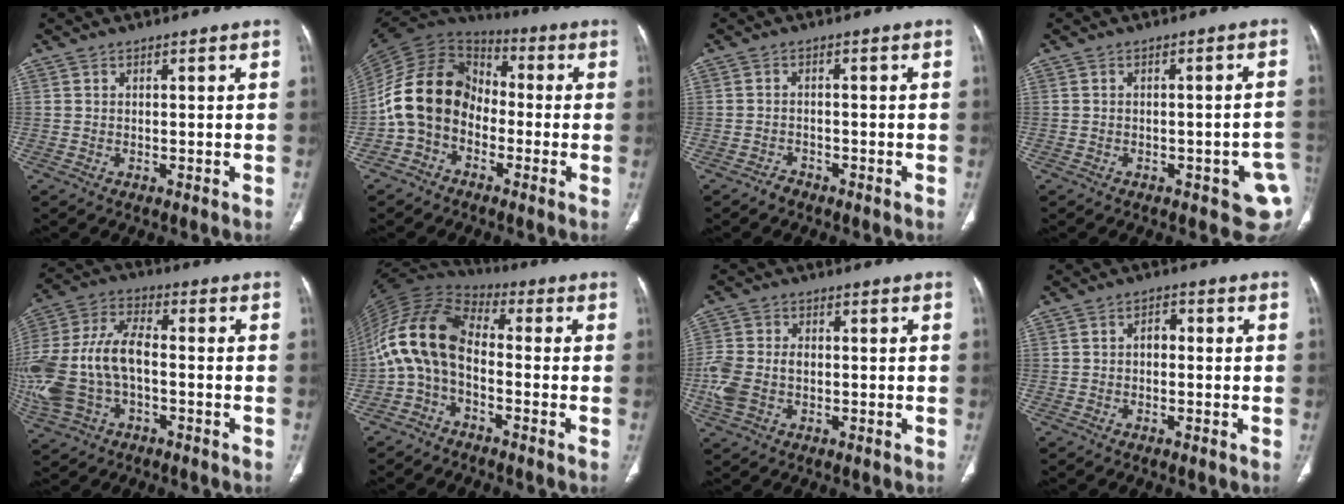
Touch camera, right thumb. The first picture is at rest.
{"total": 14.5, "force": [-3.4, 11.1, 8.6], "torque": [-0.152, 0.057, -0.079]}
{"total": 1.6, "force": [-1.4, 0.8, 0.1], "torque": [-0.007, 0.006, -0.025]}
{"total": 7.6, "force": [-2.6, 3.2, 6.3], "torque": [-0.058, 0.009, -0.027]}
{"total": 18.3, "force": [-2.7, 10.5, 14.7], "torque": [-0.343, 0.025, -0.044]}
{"total": 13.8, "force": [-2.5, 7.8, 11.1], "torque": [-0.218, 0.059, -0.063]}
{"total": 7.7, "force": [-1.3, 5.4, 5.3], "torque": [-0.134, 0.017, -0.025]}
{"total": 2.4, "force": [-0.4, 1.7, 1.7], "torque": [-0.018, 0.012, -0.012]}